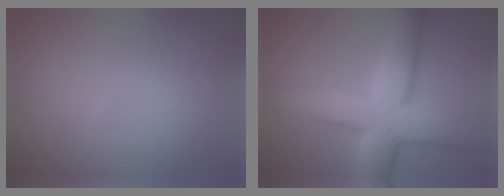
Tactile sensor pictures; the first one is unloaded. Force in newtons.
{"total": 9.6, "press": 9.6, "slide": 0.4}